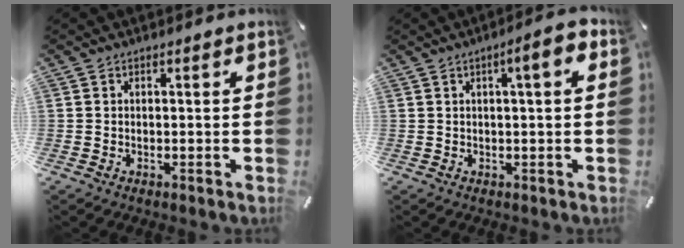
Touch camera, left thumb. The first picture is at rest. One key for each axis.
{"total": 5.8, "fx": 1.8, "fy": 1.0, "fz": 5.4, "tx": -0.080, "ty": -0.004, "tz": 0.023}